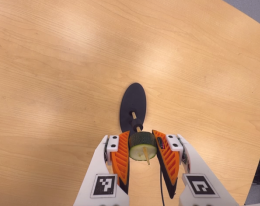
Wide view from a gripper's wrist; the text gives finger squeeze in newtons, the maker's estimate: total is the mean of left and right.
{"total": 11.3, "left": 11.2, "right": 11.5}